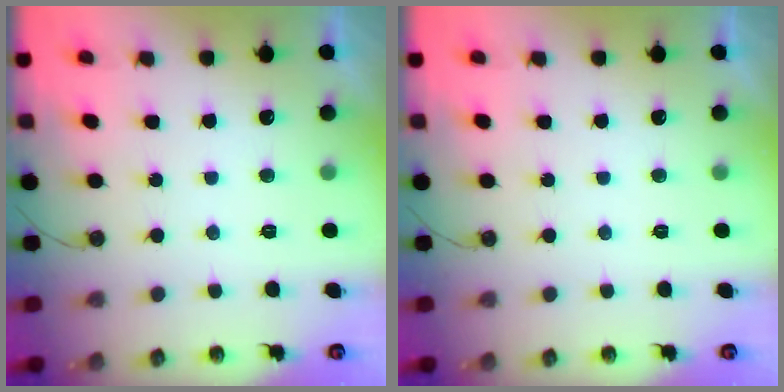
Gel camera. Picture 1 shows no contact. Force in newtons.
{"total": 0.0}